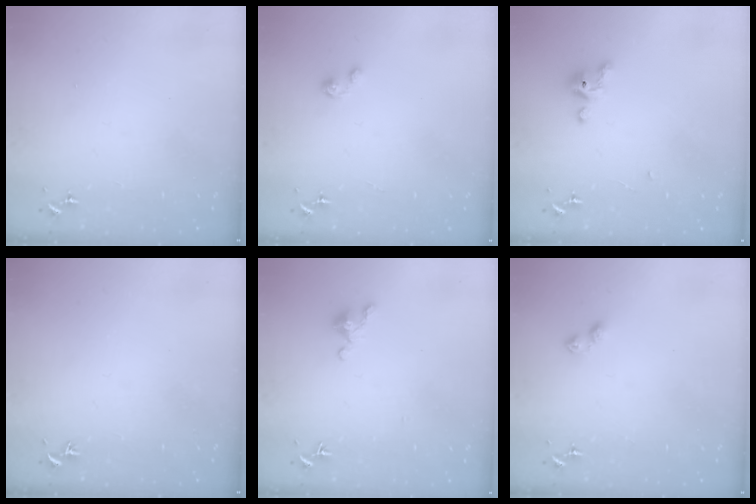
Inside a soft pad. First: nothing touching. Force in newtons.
{"total": 2.5, "press": 2.5, "slide": 0.2}
{"total": 5.2, "press": 5.2, "slide": 0.4}
{"total": 0.0}
{"total": 2.9, "press": 2.9, "slide": 0.4}
{"total": 3.7, "press": 3.7, "slide": 0.4}